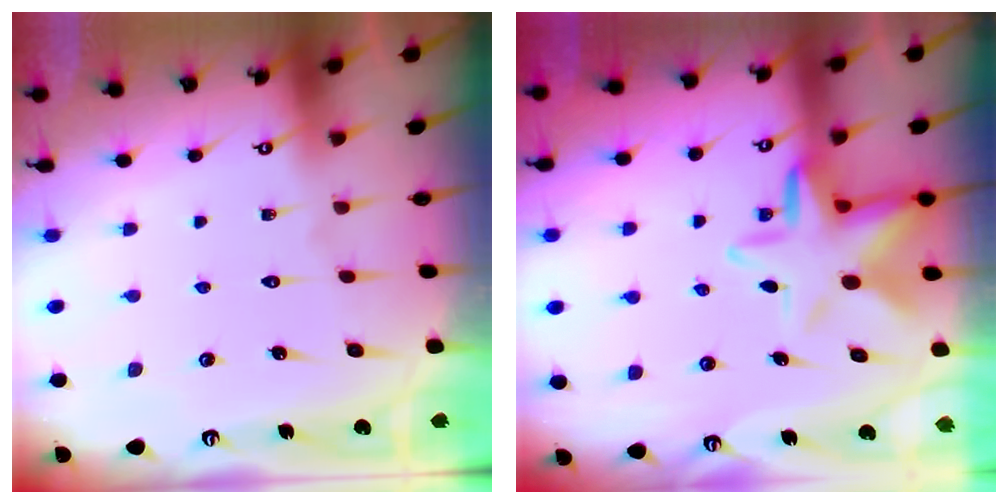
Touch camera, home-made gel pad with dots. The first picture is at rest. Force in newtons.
{"total": 9.9, "press": 9.6, "slide": 2.4}